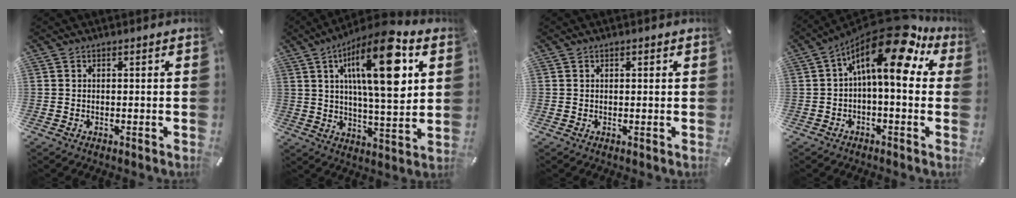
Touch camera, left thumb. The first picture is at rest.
{"total": 20.2, "force": [7.8, 6.9, 17.3], "torque": [-0.272, -0.025, 0.114]}
{"total": 0.5, "force": [0.2, 0.4, 0.3], "torque": [-0.006, 0.003, 0.003]}
{"total": 17.3, "force": [7.9, 6.5, 14.0], "torque": [-0.243, -0.058, 0.124]}